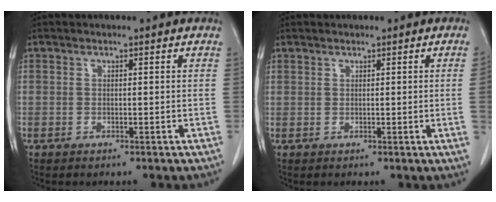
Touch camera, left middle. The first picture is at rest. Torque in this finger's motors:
{"motor_torque": [0.55, -0.56, -0.63, -0.21]}